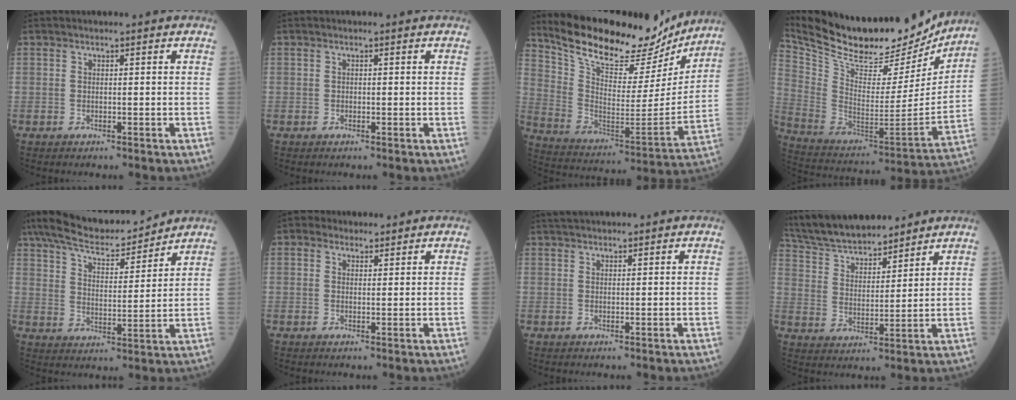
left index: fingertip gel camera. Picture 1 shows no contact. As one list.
[{"total": 0.0}, {"total": 22.7, "force": [20.3, 6.2, 8.0], "torque": [-0.139, -0.024, 0.311]}, {"total": 26.9, "force": [23.6, 7.4, 10.7], "torque": [-0.206, -0.031, 0.362]}, {"total": 14.8, "force": [13.2, 2.6, 6.3], "torque": [-0.106, 0.015, 0.219]}, {"total": 2.5, "force": [1.9, 1.5, 0.4], "torque": [0.001, 0.014, 0.028]}, {"total": 4.3, "force": [3.9, 0.6, 1.7], "torque": [-0.015, 0.037, 0.064]}, {"total": 16.4, "force": [14.7, 3.9, 6.0], "torque": [-0.111, 0.031, 0.262]}]